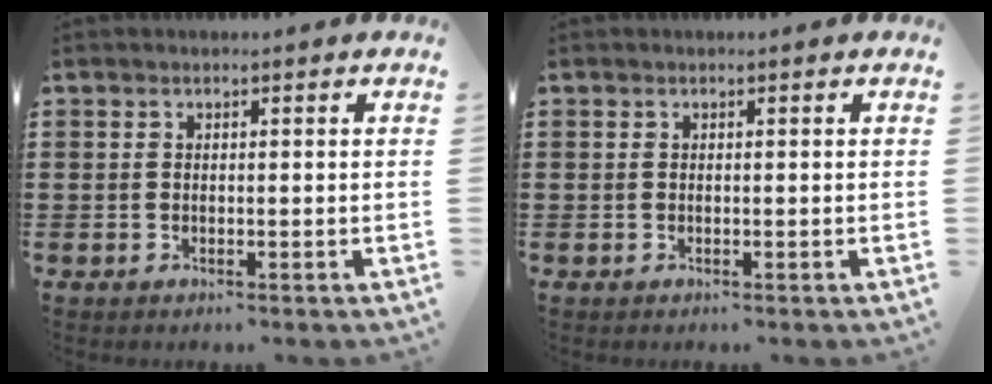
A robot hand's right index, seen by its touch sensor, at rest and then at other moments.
{"total": 0.0}